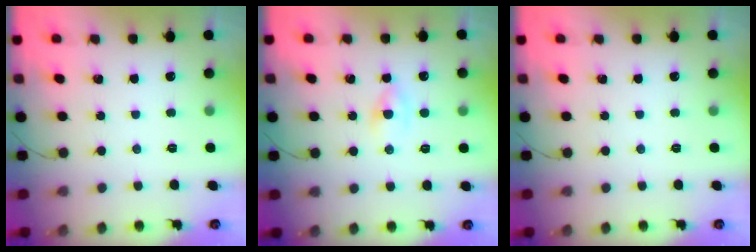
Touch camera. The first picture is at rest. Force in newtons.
{"total": 1.4, "press": 1.1, "slide": 0.9}
{"total": 0.0}